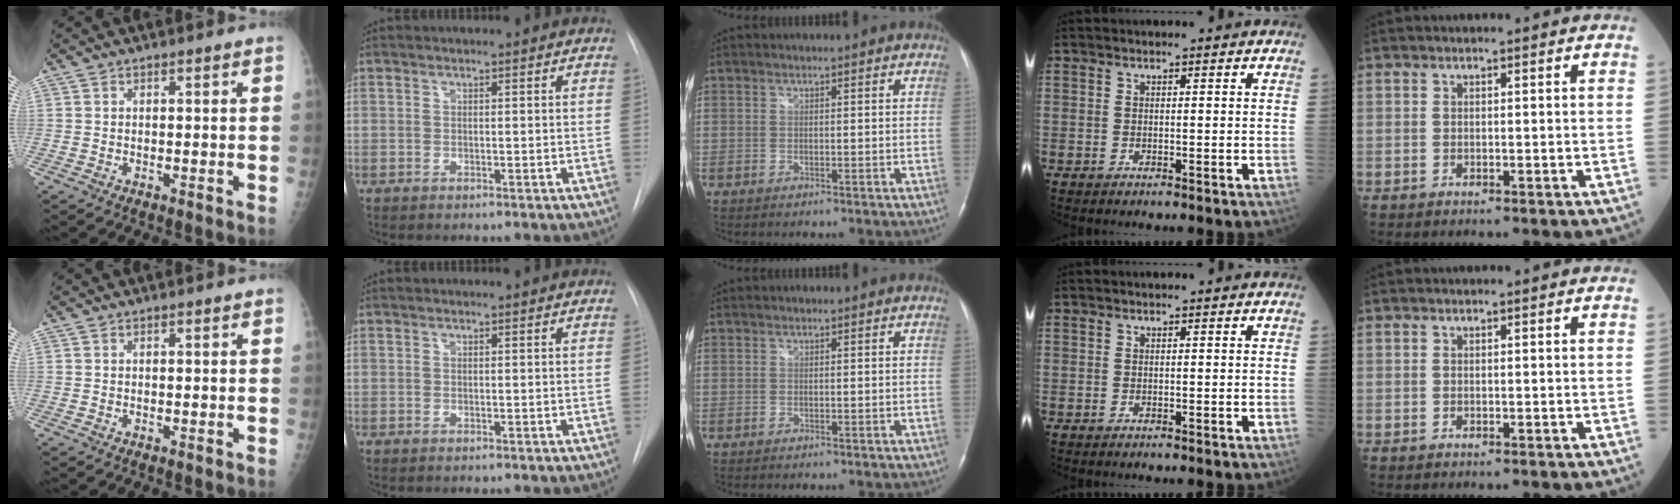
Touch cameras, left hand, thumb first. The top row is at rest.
{}